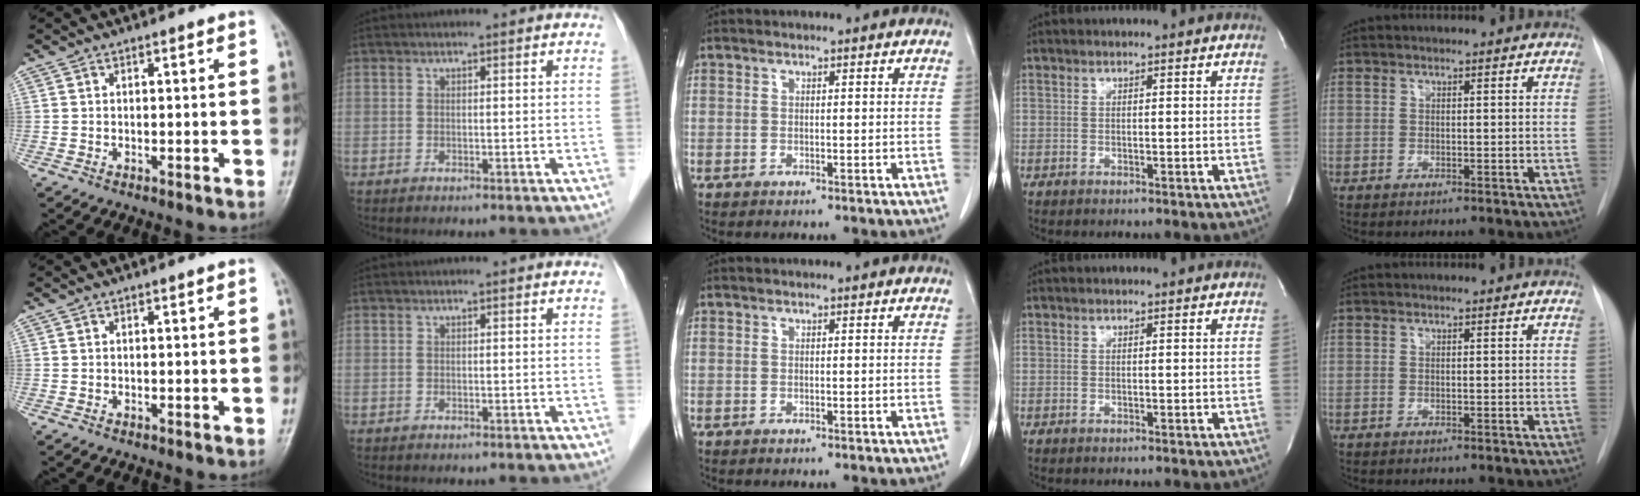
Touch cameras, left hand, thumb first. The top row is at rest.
{}